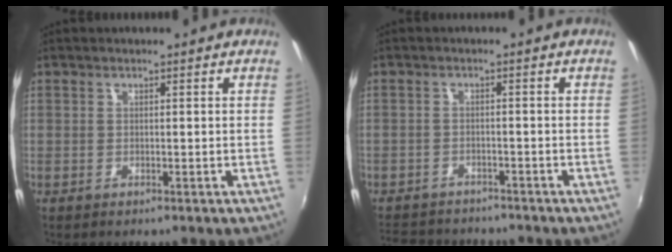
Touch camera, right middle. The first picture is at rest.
{"total": 9.1, "force": [-8.1, 3.5, 2.4], "torque": [-0.073, 0.000, -0.124]}